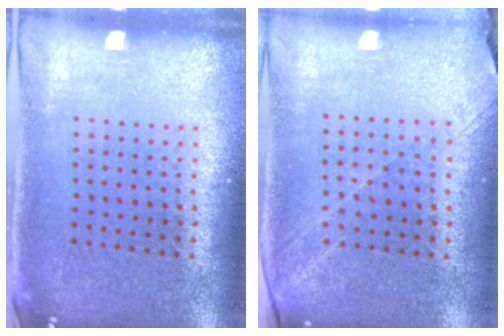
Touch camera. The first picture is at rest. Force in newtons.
{"total": 1.5, "press": 1.3, "slide": 0.8}